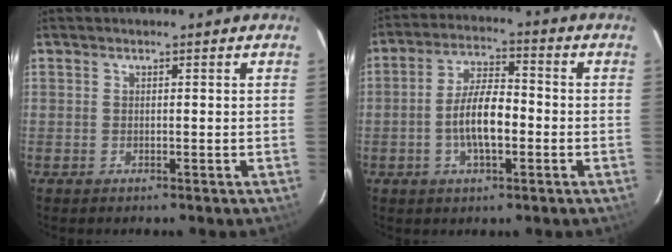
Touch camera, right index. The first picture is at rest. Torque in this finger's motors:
{"motor_torque": [1.22, -0.09, 0.57, 0.15]}